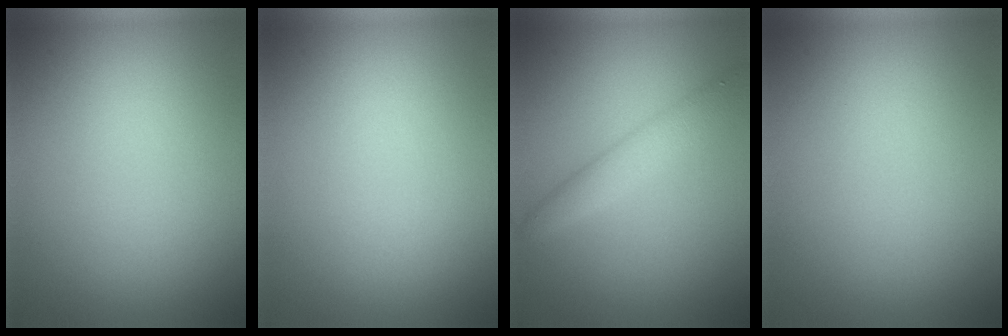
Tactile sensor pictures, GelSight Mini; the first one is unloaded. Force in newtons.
{"total": 0.0}
{"total": 2.8, "press": 2.8, "slide": 0.0}
{"total": 0.0}